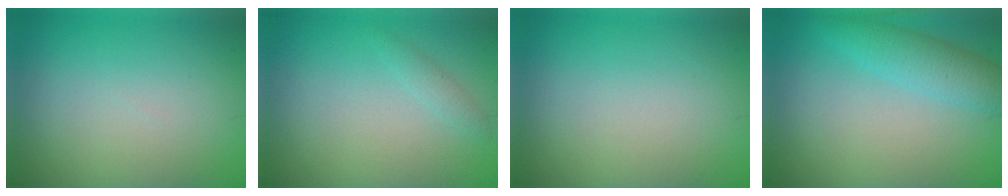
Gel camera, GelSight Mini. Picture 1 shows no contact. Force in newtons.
{"total": 1.0, "press": 1.0, "slide": 0.1}
{"total": 0.0}
{"total": 3.6, "press": 3.6, "slide": 0.1}